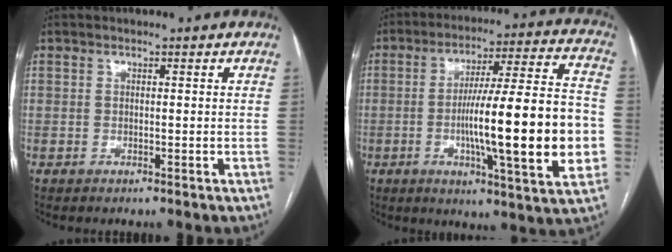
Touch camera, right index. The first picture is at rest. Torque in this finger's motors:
{"motor_torque": [2.14, 0.00, 1.05, 0.21]}